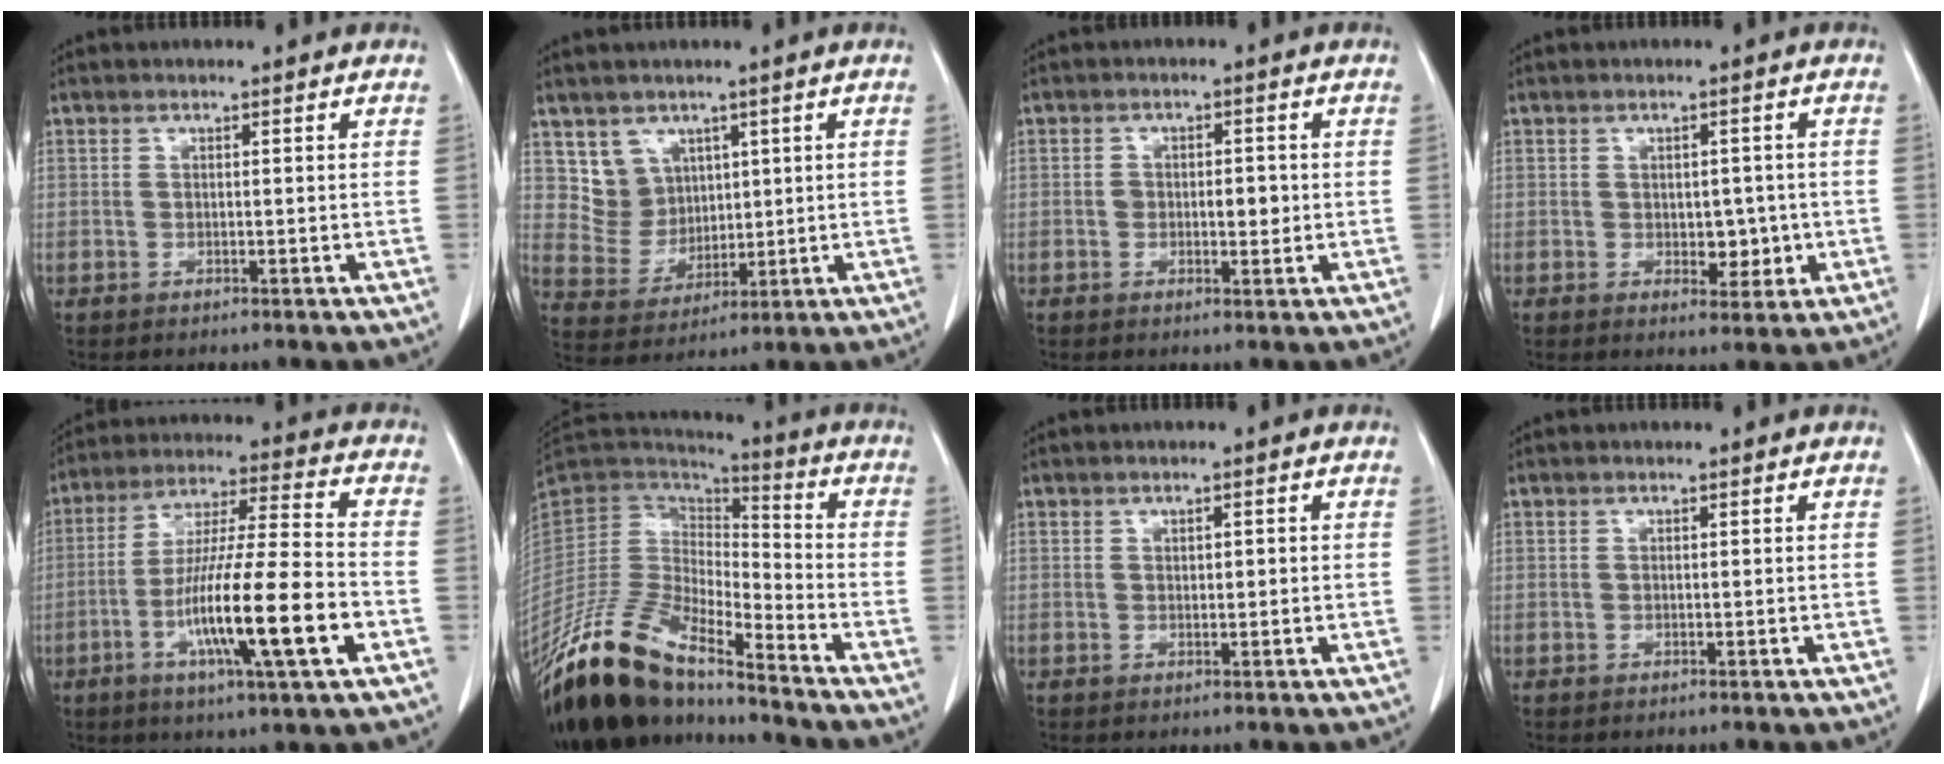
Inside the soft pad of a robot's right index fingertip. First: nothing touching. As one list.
[{"total": 6.6, "force": [3.5, 5.5, 0.7], "torque": [-0.020, 0.013, 0.081]}, {"total": 3.5, "force": [-0.2, 2.0, 2.9], "torque": [-0.042, 0.005, 0.001]}, {"total": 4.3, "force": [-0.4, 2.7, 3.3], "torque": [-0.034, 0.002, 0.003]}, {"total": 17.2, "force": [-5.7, 0.8, 16.2], "torque": [-0.292, -0.014, -0.098]}, {"total": 18.5, "force": [-15.4, 4.7, 9.1], "torque": [-0.180, 0.007, -0.292]}, {"total": 1.2, "force": [0.2, 0.6, 1.1], "torque": [-0.018, 0.000, 0.006]}, {"total": 0.0}]